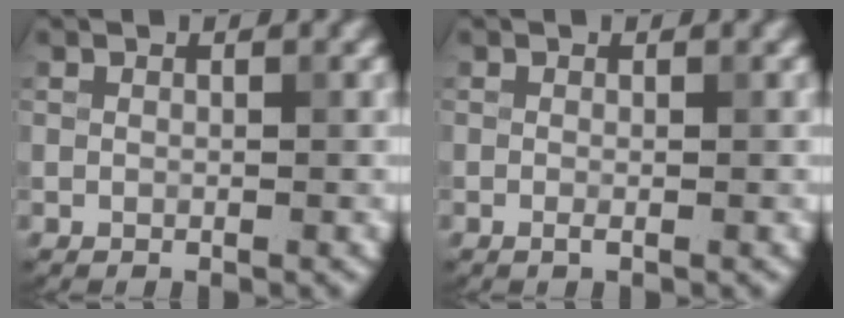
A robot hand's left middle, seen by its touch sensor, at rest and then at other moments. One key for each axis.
{"total": 0.5, "fx": -0.2, "fy": 0.1, "fz": 0.5, "tx": -0.011, "ty": -0.004, "tz": -0.002}